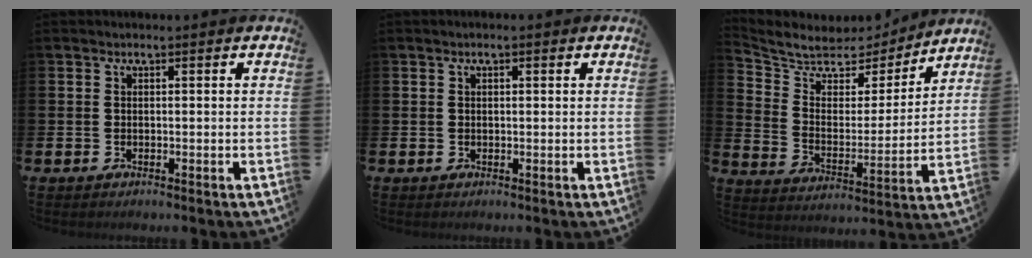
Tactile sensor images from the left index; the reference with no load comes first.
{"total": 0.7, "force": [0.3, 0.1, 0.6], "torque": [-0.002, -0.001, 0.004]}
{"total": 6.5, "force": [5.6, 3.0, 1.0], "torque": [-0.061, -0.048, 0.094]}